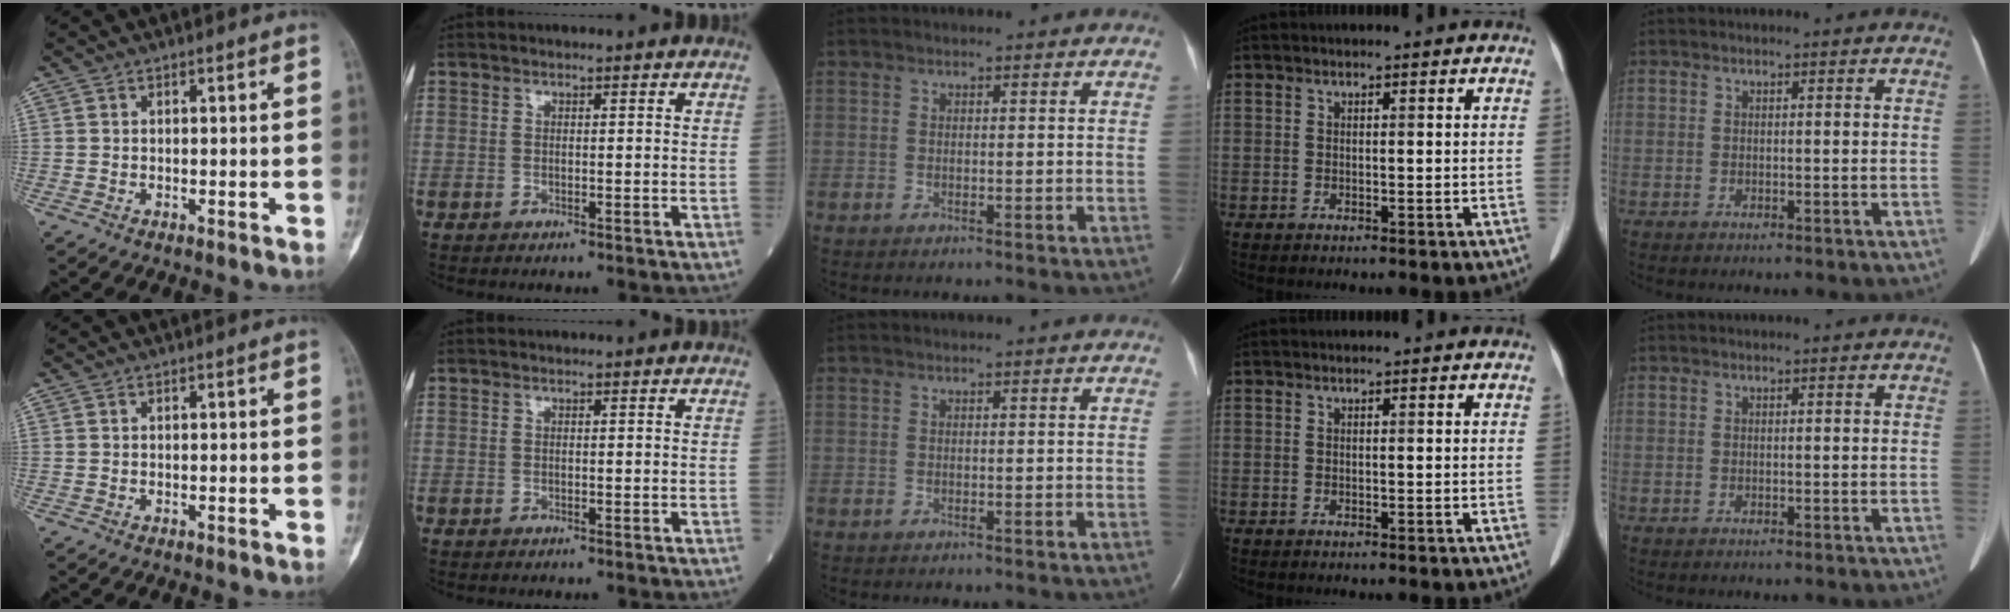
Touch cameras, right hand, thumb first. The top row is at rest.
{}